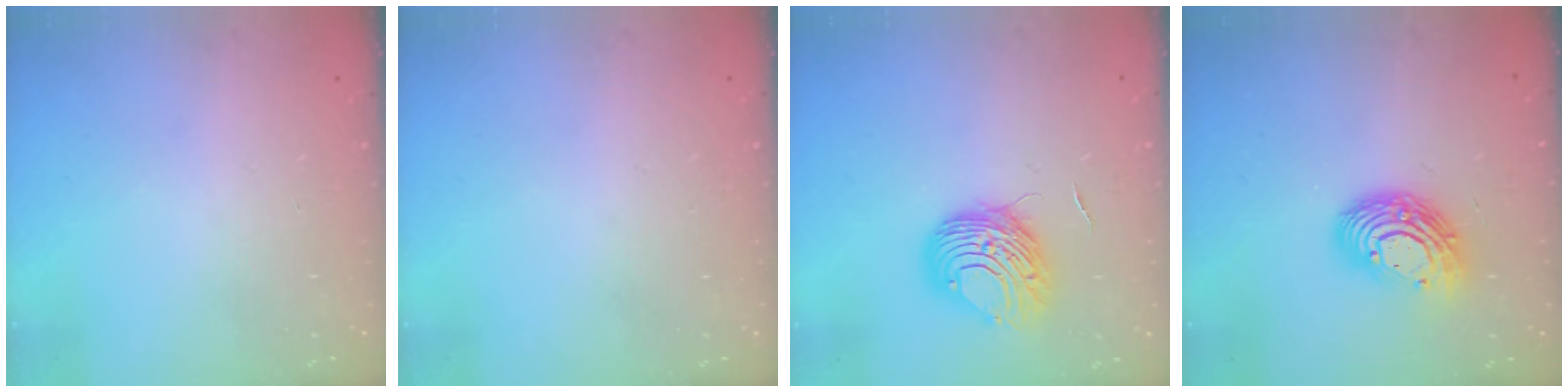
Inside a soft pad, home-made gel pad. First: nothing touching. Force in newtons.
{"total": 0.0}
{"total": 9.2, "press": 9.2, "slide": 1.1}
{"total": 12.6, "press": 12.6, "slide": 1.2}